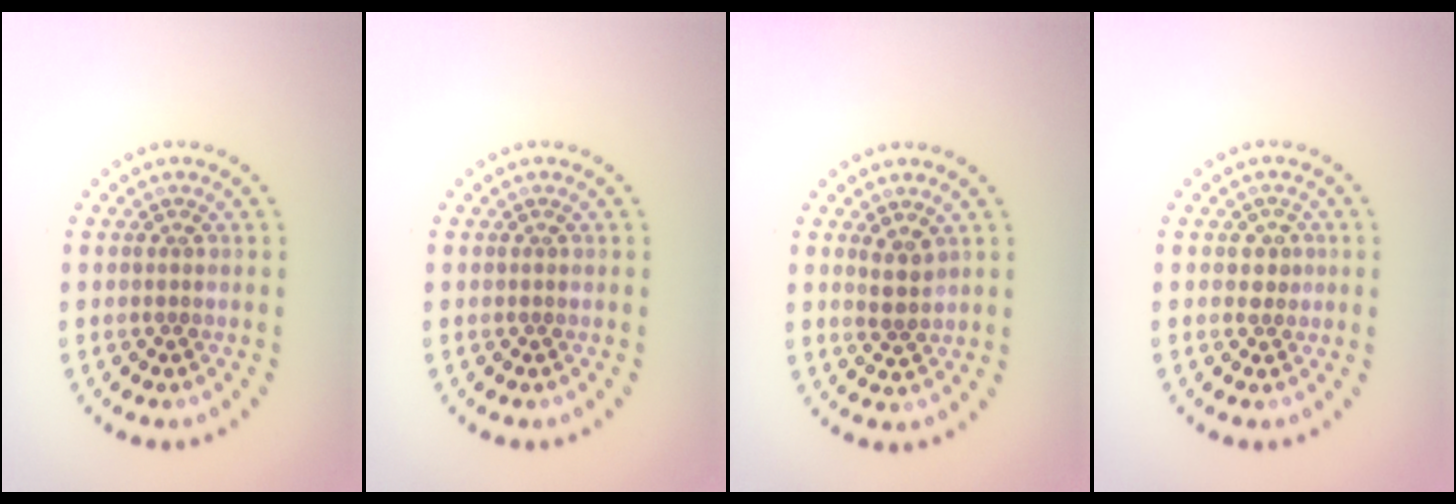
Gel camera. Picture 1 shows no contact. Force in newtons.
{"total": 0.0}
{"total": 1.8, "press": 1.4, "slide": 1.1}
{"total": 1.2, "press": 1.2, "slide": 0.4}